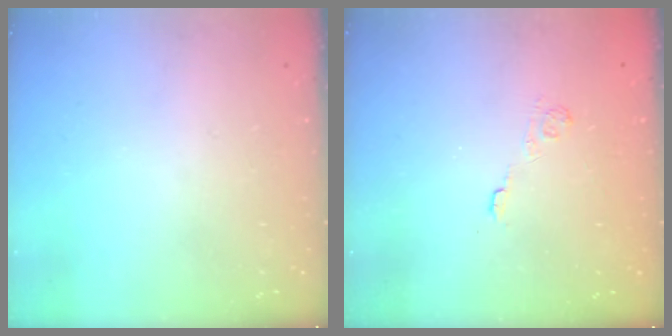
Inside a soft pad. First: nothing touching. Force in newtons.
{"total": 2.2, "press": 1.7, "slide": 1.4}